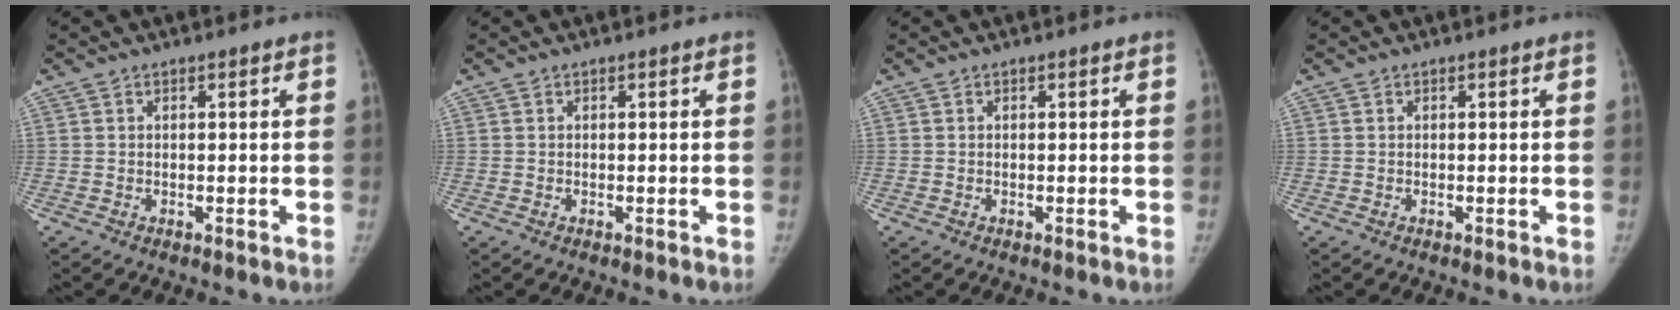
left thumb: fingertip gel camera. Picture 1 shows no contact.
{"total": 0.0}
{"total": 0.0}
{"total": 0.0}